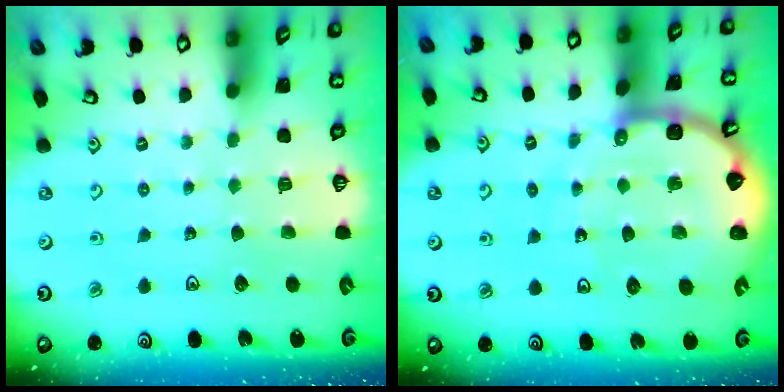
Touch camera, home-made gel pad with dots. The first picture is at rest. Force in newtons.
{"total": 9.7, "press": 9.7, "slide": 1.2}